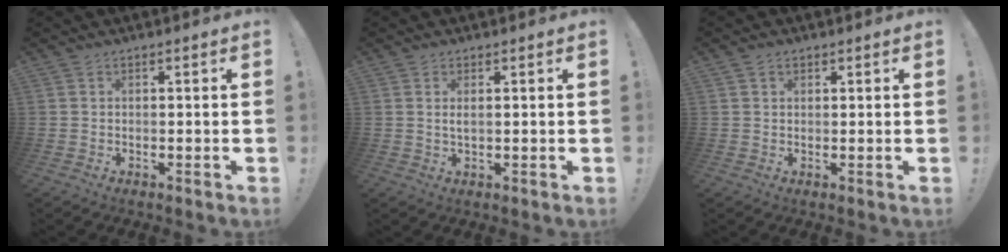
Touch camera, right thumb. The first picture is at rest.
{"total": 1.7, "force": [0.4, 0.2, 1.6], "torque": [-0.026, -0.004, 0.005]}
{"total": 1.4, "force": [0.9, 1.0, 0.3], "torque": [-0.003, 0.001, 0.016]}